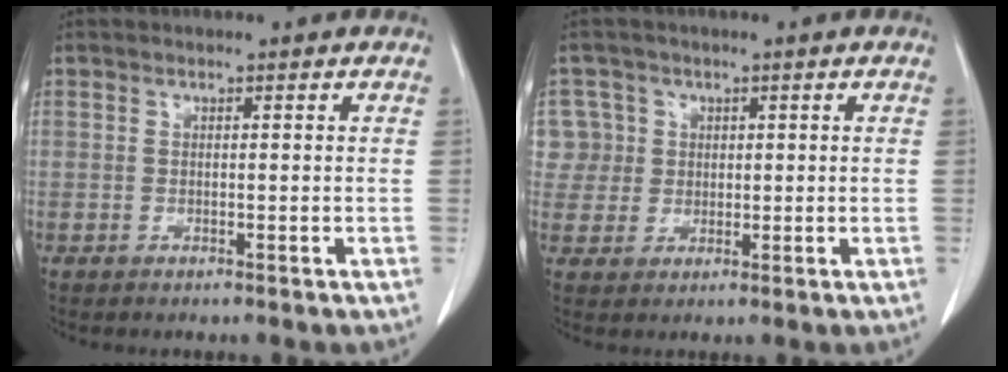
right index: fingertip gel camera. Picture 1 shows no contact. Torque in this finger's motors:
{"motor_torque": [0.18, 0.25, 0.09, 0.01]}